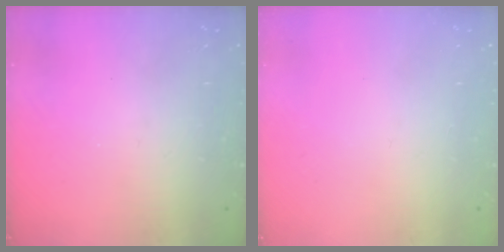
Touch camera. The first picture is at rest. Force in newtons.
{"total": 0.0}